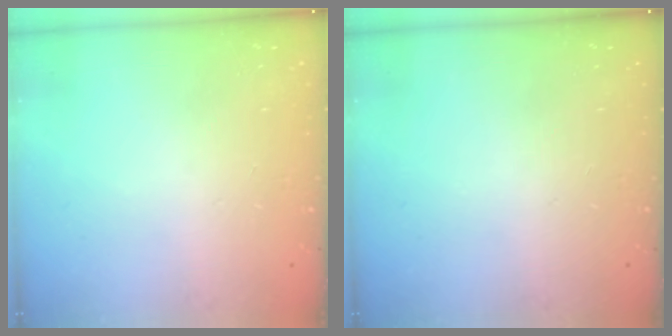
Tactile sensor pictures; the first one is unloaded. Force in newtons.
{"total": 0.0}